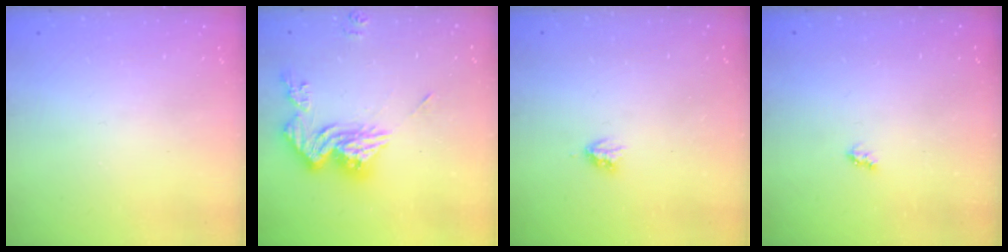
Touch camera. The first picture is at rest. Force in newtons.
{"total": 13.7, "press": 13.6, "slide": 1.3}
{"total": 2.9, "press": 2.9, "slide": 0.5}
{"total": 2.6, "press": 2.6, "slide": 0.4}